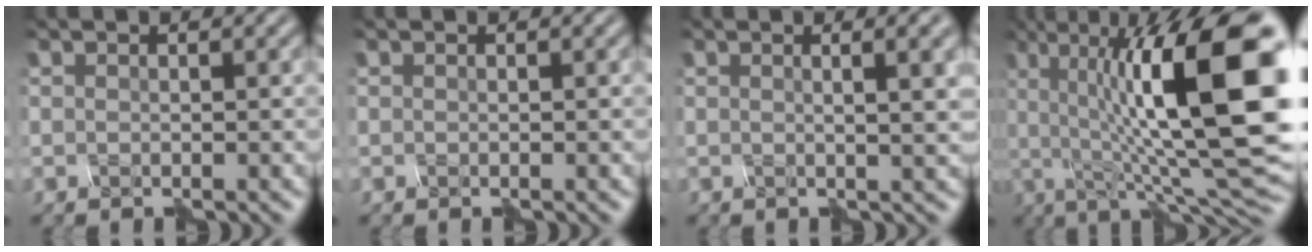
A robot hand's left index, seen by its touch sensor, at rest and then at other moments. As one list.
[{"total": 0.0}, {"total": 6.1, "force": [1.8, 2.2, 5.4], "torque": [-0.036, 0.036, 0.017]}, {"total": 14.9, "force": [2.3, 3.8, 14.3], "torque": [-0.228, 0.002, 0.063]}]